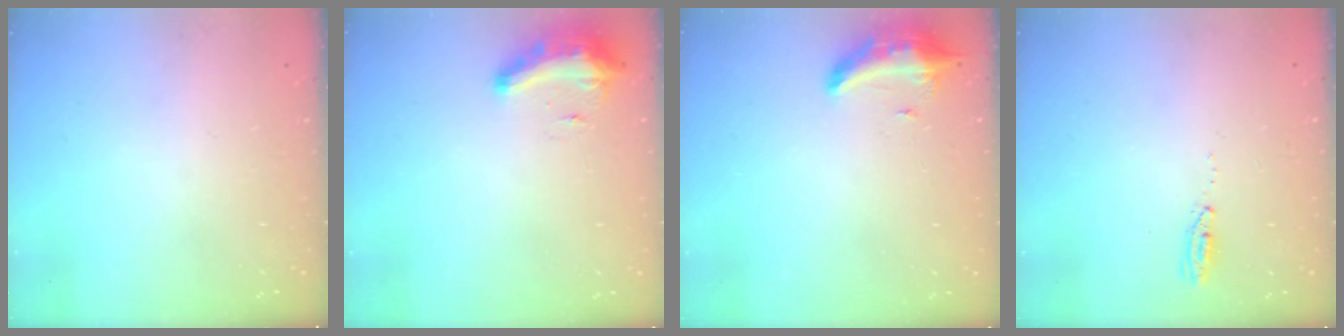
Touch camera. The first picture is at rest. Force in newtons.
{"total": 9.0, "press": 9.0, "slide": 0.9}
{"total": 8.6, "press": 8.4, "slide": 1.5}
{"total": 3.6, "press": 3.4, "slide": 1.0}